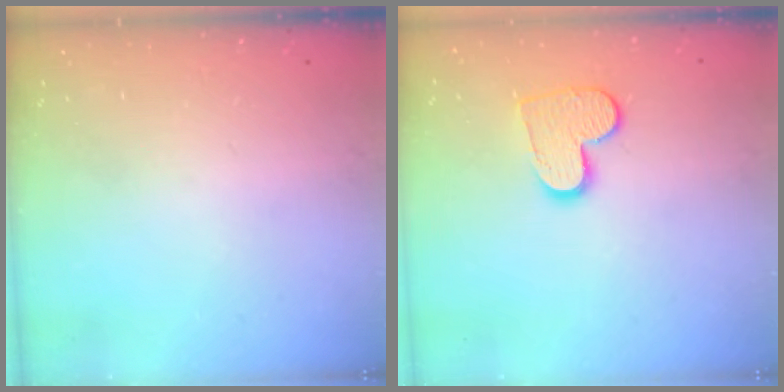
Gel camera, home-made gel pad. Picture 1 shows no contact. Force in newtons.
{"total": 10.9, "press": 10.9, "slide": 0.8}